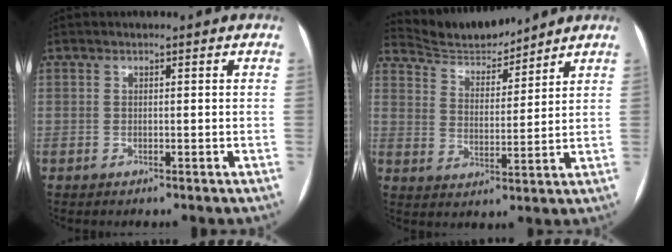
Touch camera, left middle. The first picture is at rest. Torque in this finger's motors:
{"motor_torque": [0.03, -0.26, -0.18, -0.03]}